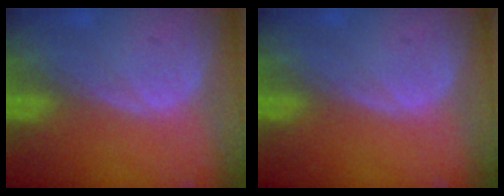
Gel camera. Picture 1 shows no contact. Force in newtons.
{"total": 0.0}